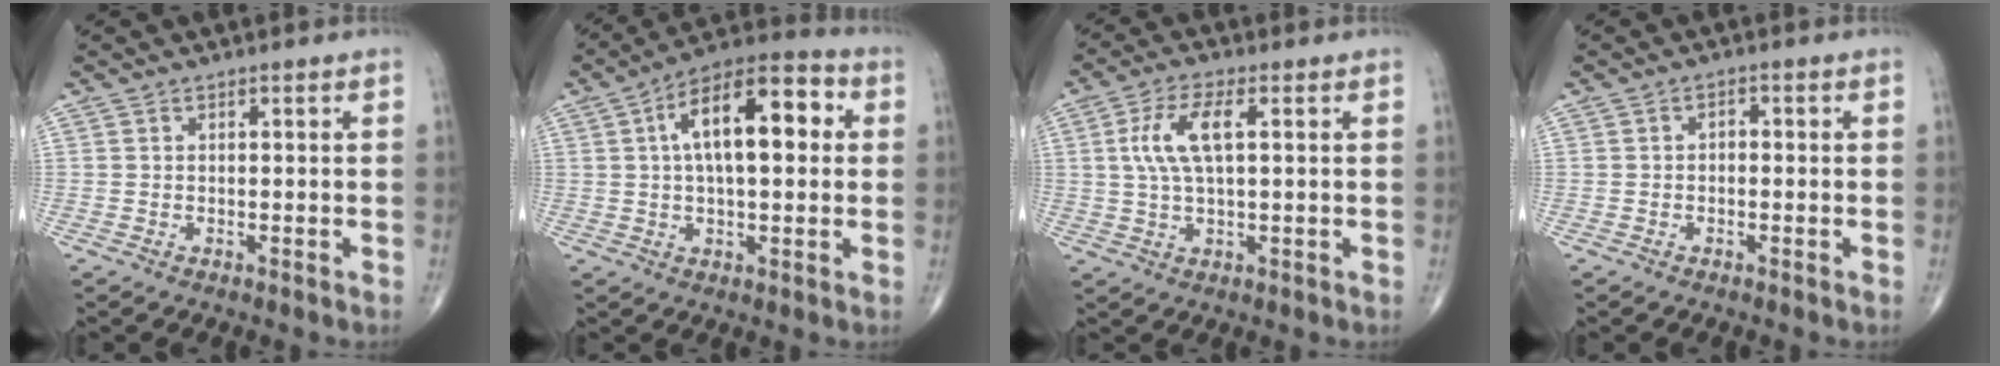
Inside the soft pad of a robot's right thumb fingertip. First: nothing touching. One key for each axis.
{"total": 16.7, "fx": 3.3, "fy": 7.5, "fz": 14.6, "tx": -0.213, "ty": 0.029, "tz": 0.044}
{"total": 8.3, "fx": 1.7, "fy": 3.1, "fz": 7.5, "tx": -0.163, "ty": 0.009, "tz": 0.033}
{"total": 1.5, "fx": -0.1, "fy": 1.0, "fz": 1.1, "tx": -0.009, "ty": 0.006, "tz": -0.007}